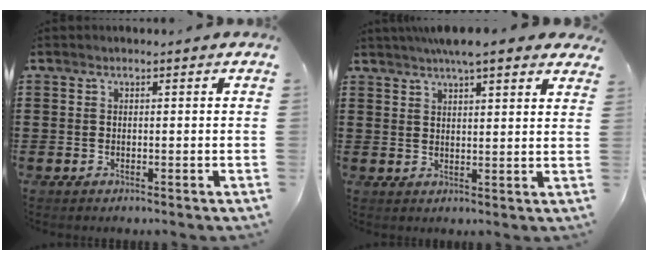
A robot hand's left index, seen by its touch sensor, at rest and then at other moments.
{"total": 5.6, "force": [4.7, 0.7, 2.9], "torque": [-0.060, -0.004, 0.084]}